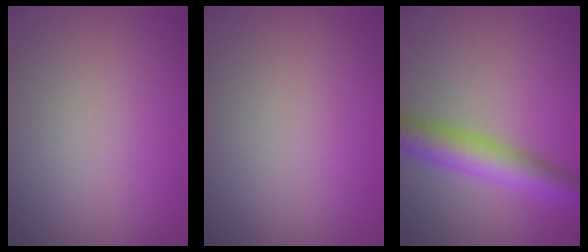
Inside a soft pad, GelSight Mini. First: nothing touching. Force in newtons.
{"total": 0.0}
{"total": 6.2, "press": 6.2, "slide": 0.2}